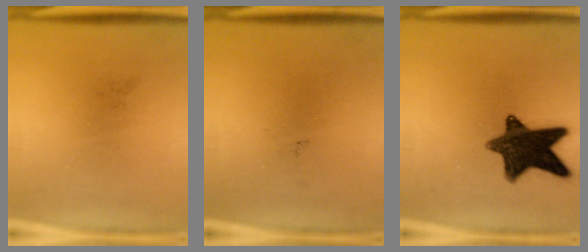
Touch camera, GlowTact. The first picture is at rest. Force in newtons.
{"total": 0.0}
{"total": 13.0}